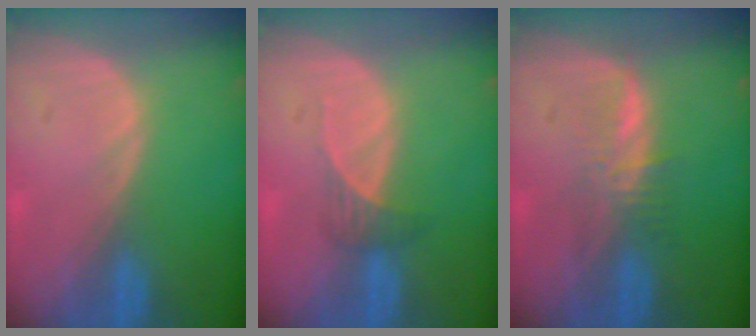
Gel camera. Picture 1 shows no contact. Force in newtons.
{"total": 2.1, "press": 1.9, "slide": 0.9}
{"total": 3.4, "press": 3.4, "slide": 0.2}